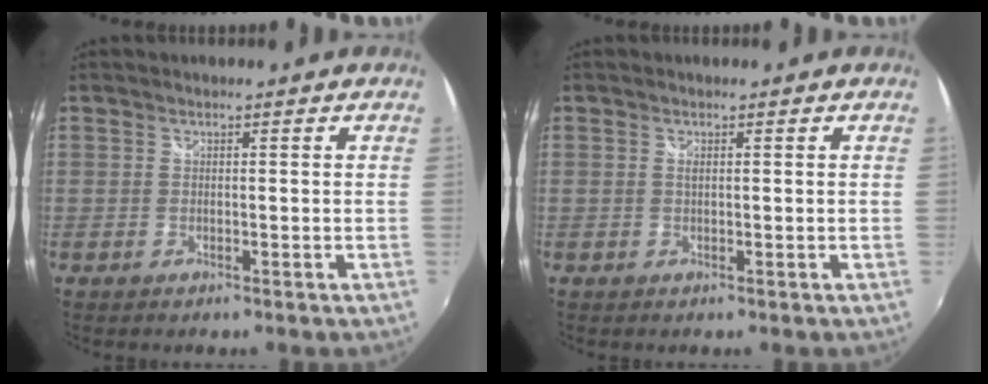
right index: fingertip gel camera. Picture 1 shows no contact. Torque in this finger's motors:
{"motor_torque": [0.14, 0.00, 0.01, 0.02]}